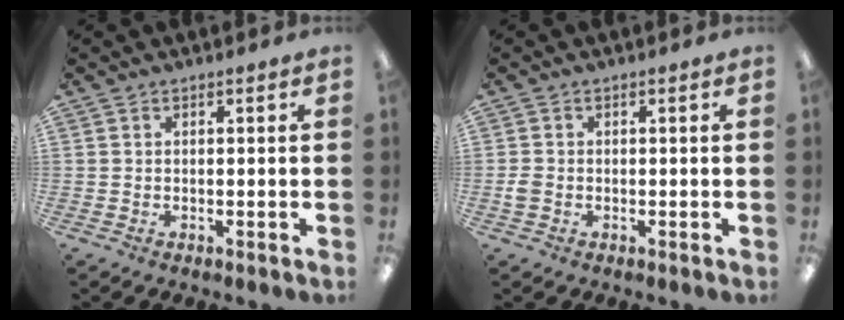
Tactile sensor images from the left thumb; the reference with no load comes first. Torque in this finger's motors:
{"motor_torque": [0.00, 0.03, 0.09, -0.11, 0.00]}